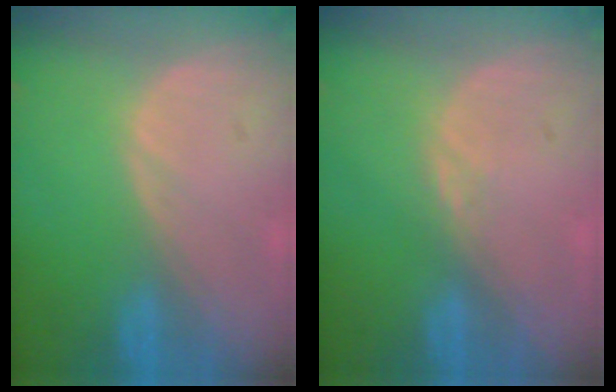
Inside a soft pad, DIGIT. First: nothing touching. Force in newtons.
{"total": 1.1, "press": 1.0, "slide": 0.5}